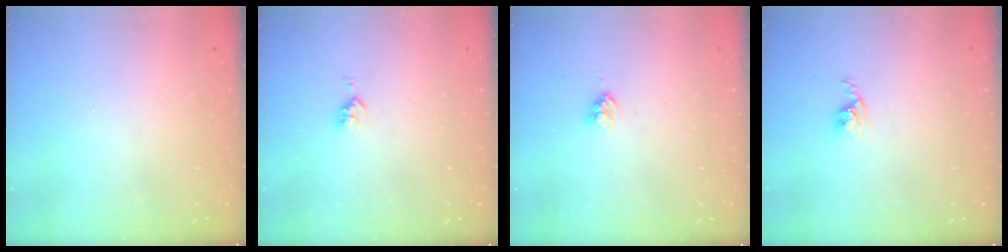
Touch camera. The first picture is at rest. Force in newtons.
{"total": 3.3, "press": 3.3, "slide": 0.6}
{"total": 3.8, "press": 3.8, "slide": 0.5}
{"total": 2.7, "press": 2.7, "slide": 0.4}